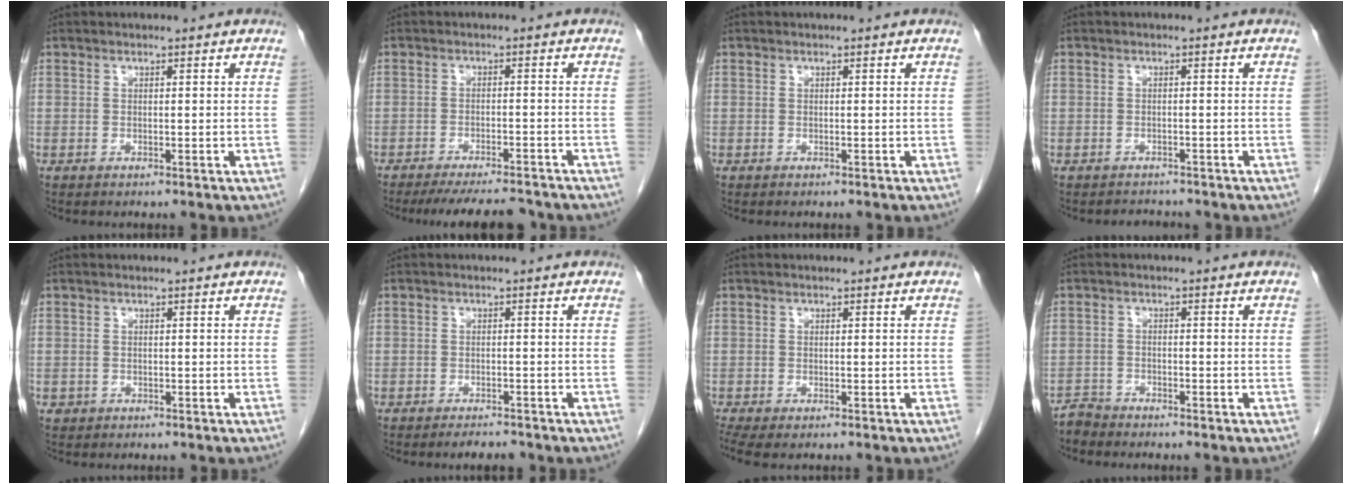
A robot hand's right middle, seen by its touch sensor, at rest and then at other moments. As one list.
[{"total": 9.9, "force": [-9.2, 1.2, 3.7], "torque": [-0.054, -0.009, -0.125]}, {"total": 0.0}, {"total": 1.9, "force": [-1.8, 0.7, -0.4], "torque": [-0.002, -0.005, -0.028]}, {"total": 0.6, "force": [-0.2, 0.5, 0.1], "torque": [-0.005, 0.003, -0.002]}, {"total": 2.2, "force": [-1.9, 0.6, 0.8], "torque": [-0.019, -0.004, -0.024]}, {"total": 4.2, "force": [-3.1, 1.3, 2.4], "torque": [-0.048, -0.014, -0.052]}, {"total": 2.2, "force": [-2.1, 0.3, -0.5], "torque": [0.011, -0.007, -0.041]}]